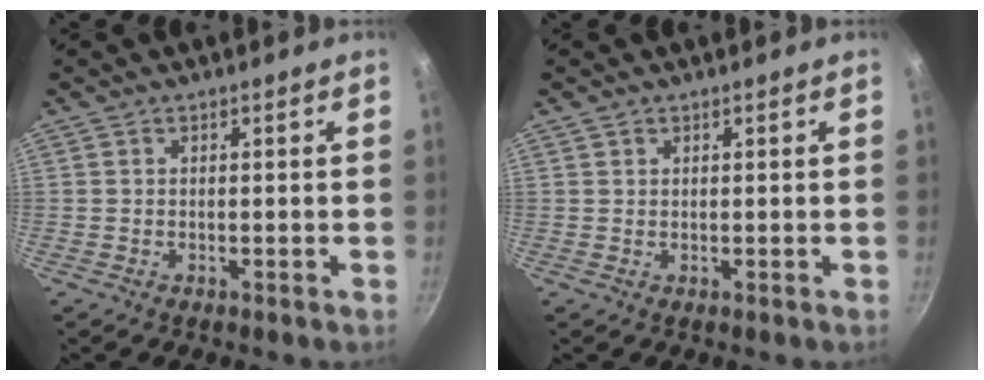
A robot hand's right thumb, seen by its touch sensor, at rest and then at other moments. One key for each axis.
{"total": 0.8, "fx": 0.5, "fy": 0.6, "fz": 0.2, "tx": -0.003, "ty": -0.001, "tz": 0.008}